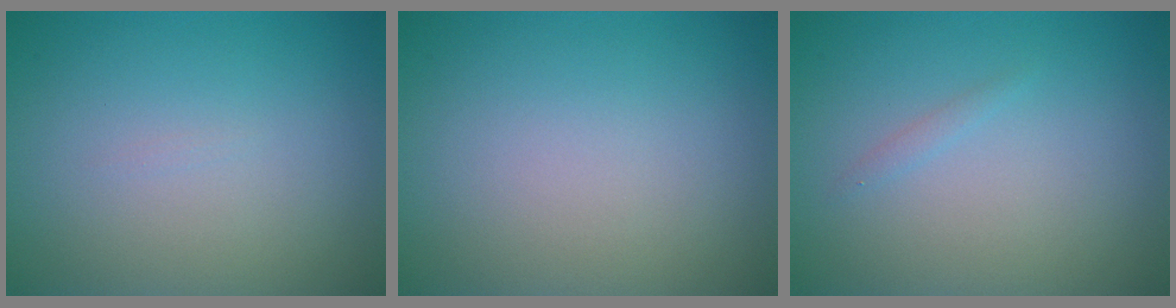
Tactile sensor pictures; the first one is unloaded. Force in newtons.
{"total": 0.0}
{"total": 1.1, "press": 1.1, "slide": 0.2}